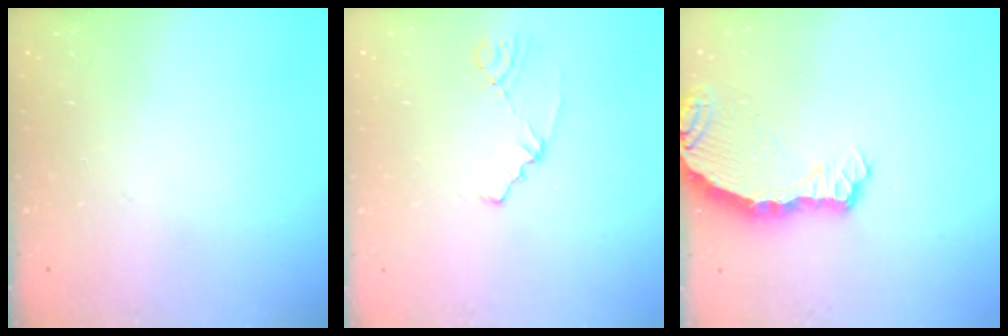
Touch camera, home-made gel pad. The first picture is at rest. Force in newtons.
{"total": 1.1, "press": 1.1, "slide": 0.2}
{"total": 5.8, "press": 5.7, "slide": 1.2}